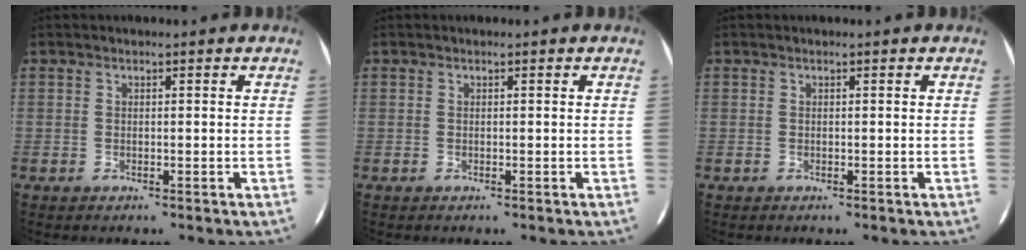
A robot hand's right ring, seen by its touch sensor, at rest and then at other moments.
{"total": 0.0}
{"total": 0.0}